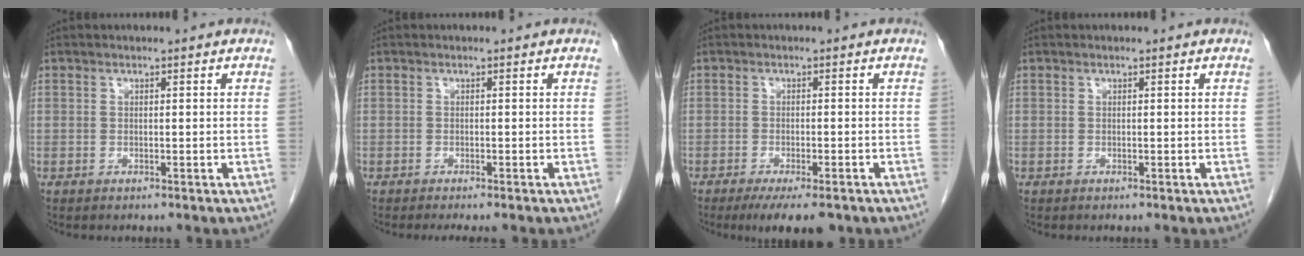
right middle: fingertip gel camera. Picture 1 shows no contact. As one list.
[{"total": 3.3, "force": [-2.9, 0.2, 1.6], "torque": [-0.017, -0.006, -0.038]}, {"total": 7.3, "force": [-5.4, 1.7, 4.6], "torque": [-0.057, -0.011, -0.078]}, {"total": 0.0}]